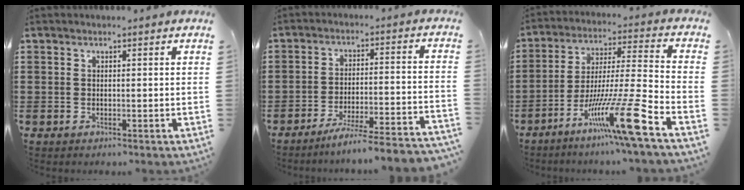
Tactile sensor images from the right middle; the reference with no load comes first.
{"total": 5.8, "force": [-5.2, -1.1, 2.2], "torque": [-0.040, -0.021, -0.104]}
{"total": 13.9, "force": [-8.3, -0.1, 11.1], "torque": [-0.206, -0.002, -0.154]}